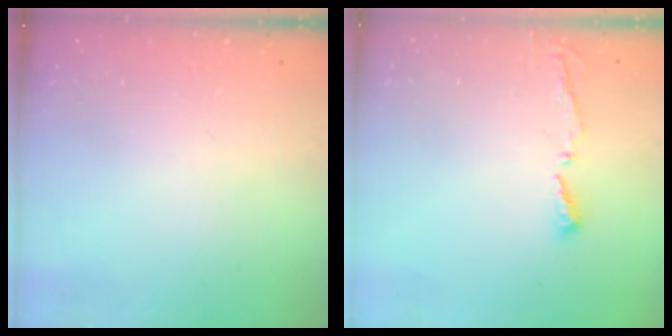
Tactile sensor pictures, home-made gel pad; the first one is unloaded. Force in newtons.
{"total": 3.4, "press": 3.4, "slide": 0.4}